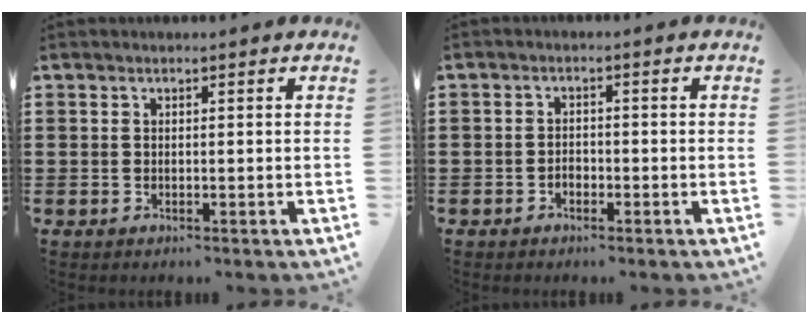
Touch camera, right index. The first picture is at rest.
{"total": 1.4, "force": [-0.9, 0.9, 0.7], "torque": [-0.015, 0.000, -0.018]}